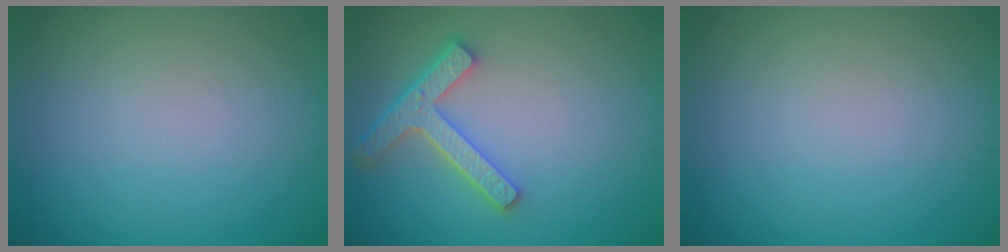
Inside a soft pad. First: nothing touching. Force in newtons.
{"total": 4.2, "press": 3.3, "slide": 2.5}
{"total": 0.0}